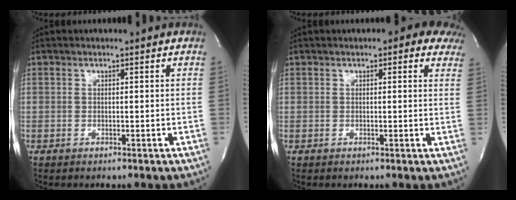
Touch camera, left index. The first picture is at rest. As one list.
[{"total": 5.6, "force": [3.9, 2.1, 3.5], "torque": [-0.027, 0.009, 0.030]}]